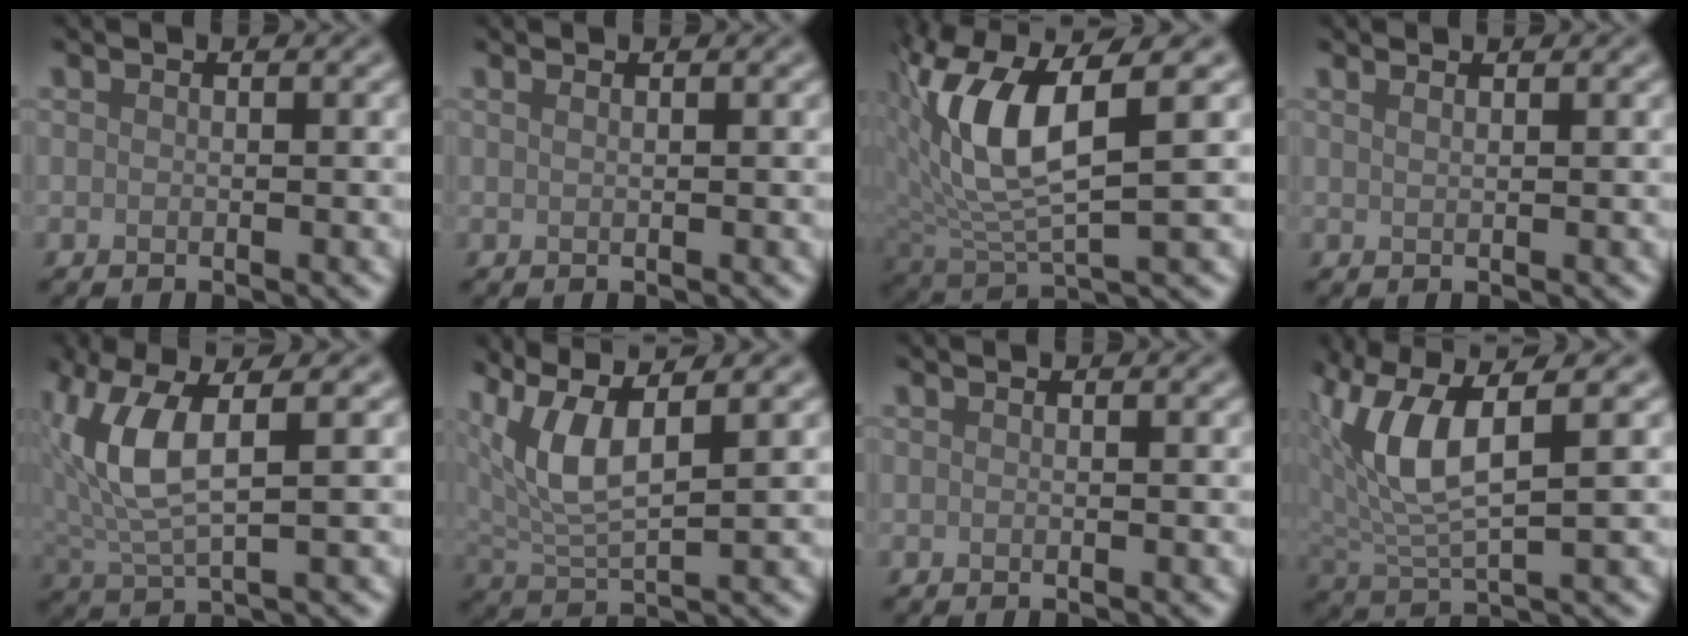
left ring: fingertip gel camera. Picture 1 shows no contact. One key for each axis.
{"total": 0.9, "fx": 0.6, "fy": 0.3, "fz": 0.5, "tx": -0.003, "ty": -0.003, "tz": 0.002}
{"total": 8.8, "fx": 2.3, "fy": 3.5, "fz": 7.8, "tx": -0.172, "ty": 0.000, "tz": 0.039}
{"total": 1.2, "fx": 0.9, "fy": 0.5, "fz": 0.7, "tx": -0.002, "ty": -0.003, "tz": 0.004}
{"total": 6.0, "fx": 1.4, "fy": 2.2, "fz": 5.4, "tx": -0.129, "ty": 0.002, "tz": 0.030}
{"total": 6.4, "fx": 2.7, "fy": 2.1, "fz": 5.4, "tx": -0.123, "ty": 0.005, "tz": 0.055}
{"total": 0.0}
{"total": 6.8, "fx": 2.1, "fy": 2.6, "fz": 5.9, "tx": -0.136, "ty": 0.001, "tz": 0.039}